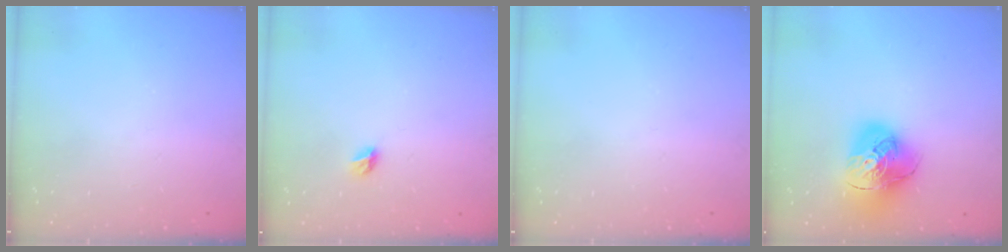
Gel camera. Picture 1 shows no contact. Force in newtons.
{"total": 4.4, "press": 4.4, "slide": 0.5}
{"total": 0.0}
{"total": 17.1, "press": 17.0, "slide": 2.1}